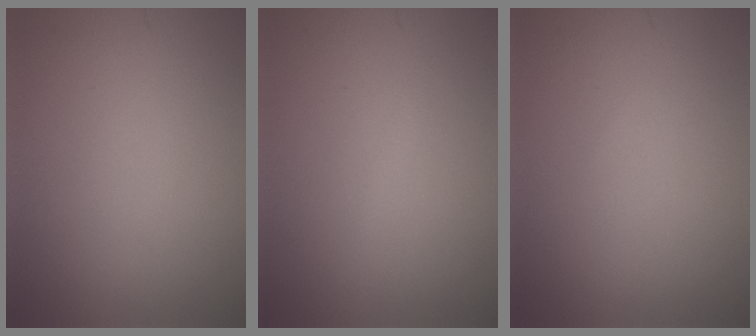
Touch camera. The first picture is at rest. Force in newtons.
{"total": 0.6, "press": 0.6, "slide": 0.0}
{"total": 0.0}